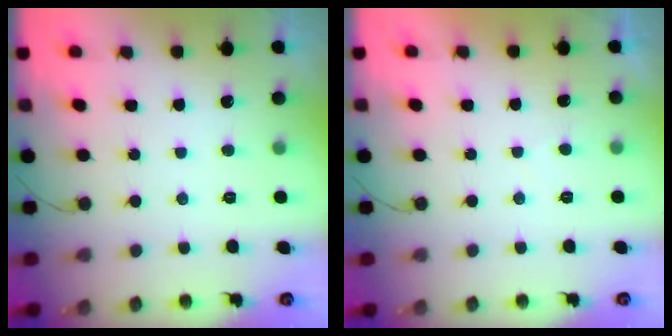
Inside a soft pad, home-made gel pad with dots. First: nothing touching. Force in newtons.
{"total": 0.0}